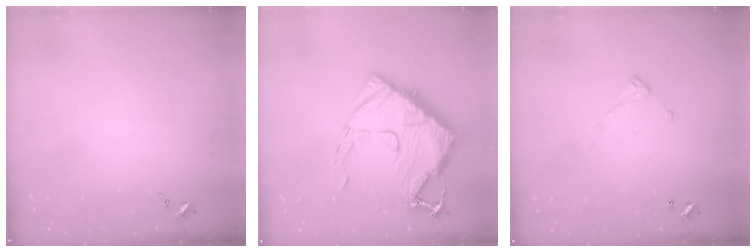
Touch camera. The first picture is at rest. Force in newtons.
{"total": 18.3, "press": 18.2, "slide": 2.1}
{"total": 6.5, "press": 6.5, "slide": 0.2}